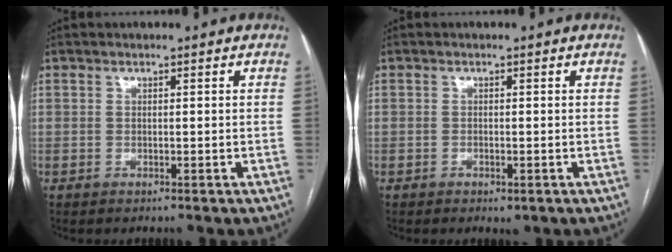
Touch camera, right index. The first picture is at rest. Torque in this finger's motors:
{"motor_torque": [0.27, -0.17, 0.08, 0.00]}